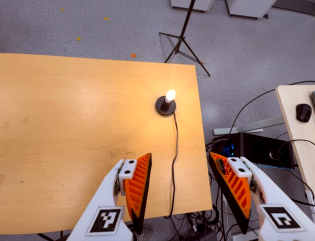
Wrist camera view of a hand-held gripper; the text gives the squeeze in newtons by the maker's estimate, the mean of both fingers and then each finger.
{"total": 0.0}